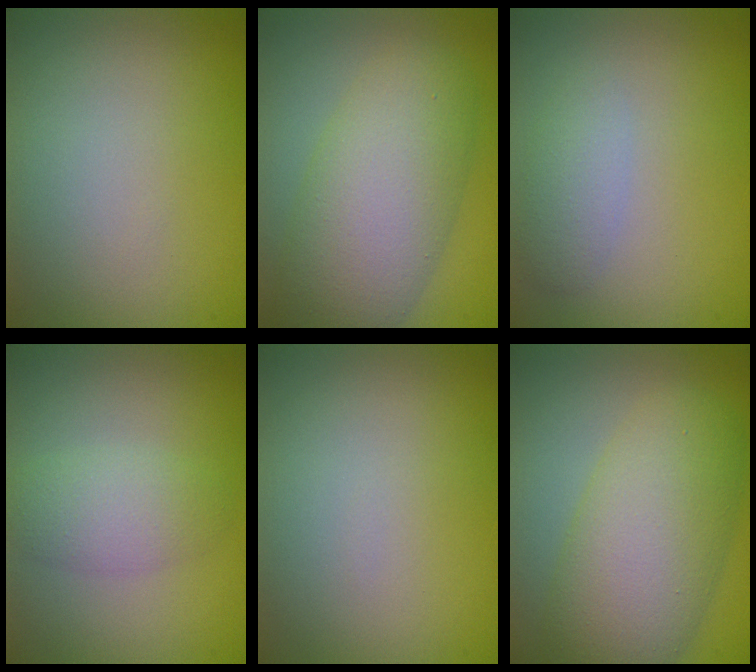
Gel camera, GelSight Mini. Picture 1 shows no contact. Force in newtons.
{"total": 7.9, "press": 7.9, "slide": 0.4}
{"total": 1.7, "press": 1.7, "slide": 0.1}
{"total": 2.7, "press": 2.7, "slide": 0.1}
{"total": 0.0}
{"total": 8.2, "press": 8.2, "slide": 0.2}